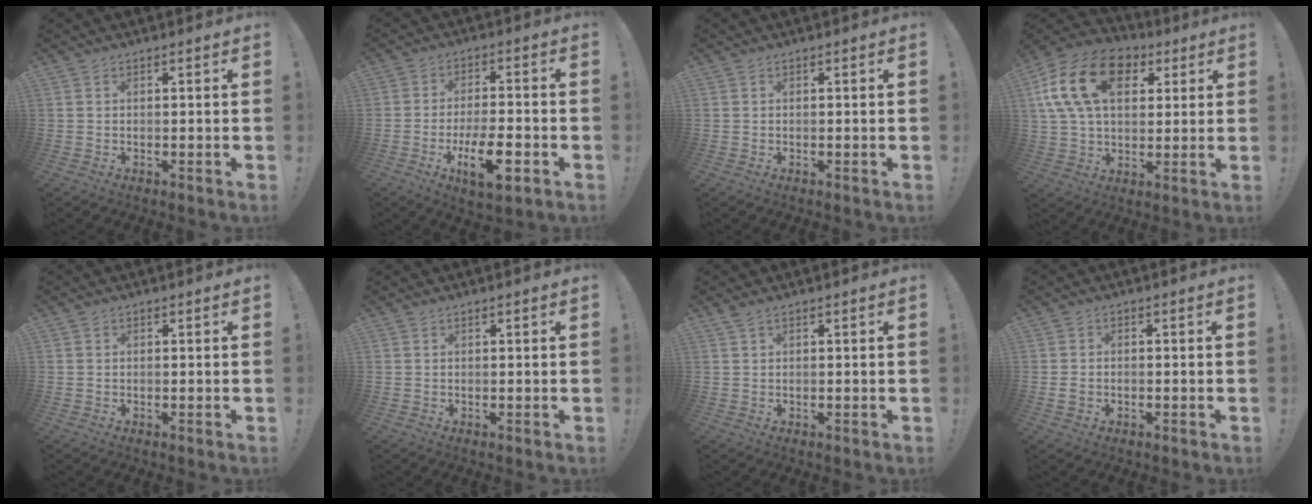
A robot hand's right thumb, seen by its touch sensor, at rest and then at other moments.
{"total": 12.0, "force": [-5.2, 3.8, 10.2], "torque": [-0.163, 0.008, -0.087]}
{"total": 0.0}
{"total": 20.3, "force": [6.8, 13.4, 13.6], "torque": [-0.244, -0.009, 0.123]}
{"total": 0.0}
{"total": 0.5, "force": [0.4, 0.0, 0.4], "torque": [-0.008, 0.001, 0.007]}
{"total": 1.3, "force": [0.9, 0.2, 0.9], "torque": [-0.023, 0.001, 0.016]}
{"total": 1.8, "force": [-0.6, 1.3, 1.0], "torque": [-0.024, 0.008, -0.008]}